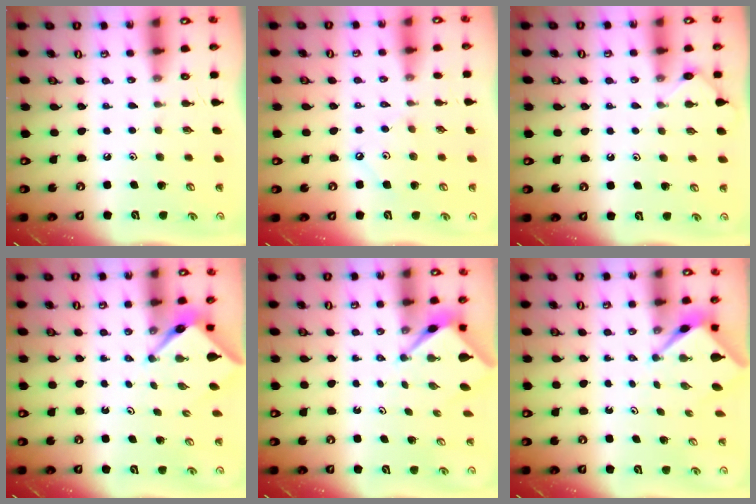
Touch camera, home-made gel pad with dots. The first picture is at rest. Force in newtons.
{"total": 7.1, "press": 7.0, "slide": 0.9}
{"total": 3.7, "press": 3.7, "slide": 0.5}
{"total": 3.3, "press": 3.3, "slide": 0.3}
{"total": 2.6, "press": 2.6, "slide": 0.2}
{"total": 2.6, "press": 2.6, "slide": 0.2}